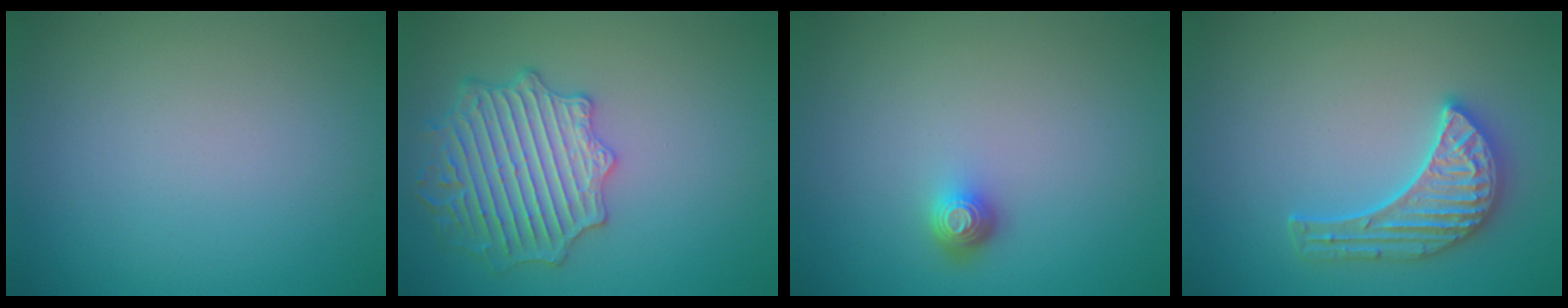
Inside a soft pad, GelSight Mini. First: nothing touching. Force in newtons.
{"total": 5.0, "press": 4.8, "slide": 1.4}
{"total": 1.6, "press": 1.3, "slide": 1.0}
{"total": 4.2, "press": 3.9, "slide": 1.5}